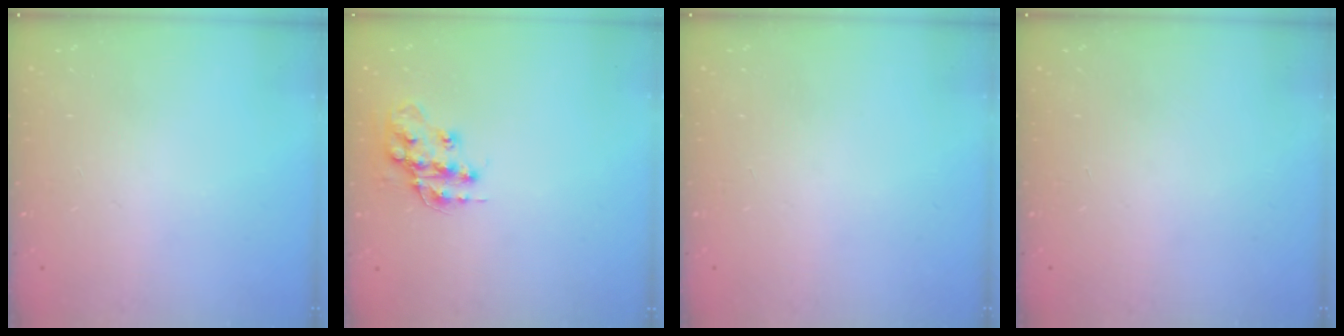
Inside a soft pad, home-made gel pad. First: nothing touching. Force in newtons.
{"total": 14.0, "press": 14.0, "slide": 0.7}
{"total": 0.0}
{"total": 0.0}